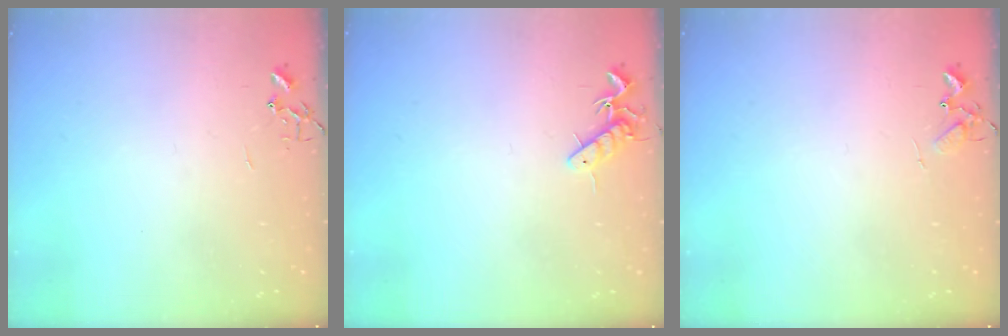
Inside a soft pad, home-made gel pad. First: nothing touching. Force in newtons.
{"total": 7.6, "press": 7.5, "slide": 0.8}
{"total": 5.9, "press": 5.9, "slide": 0.3}